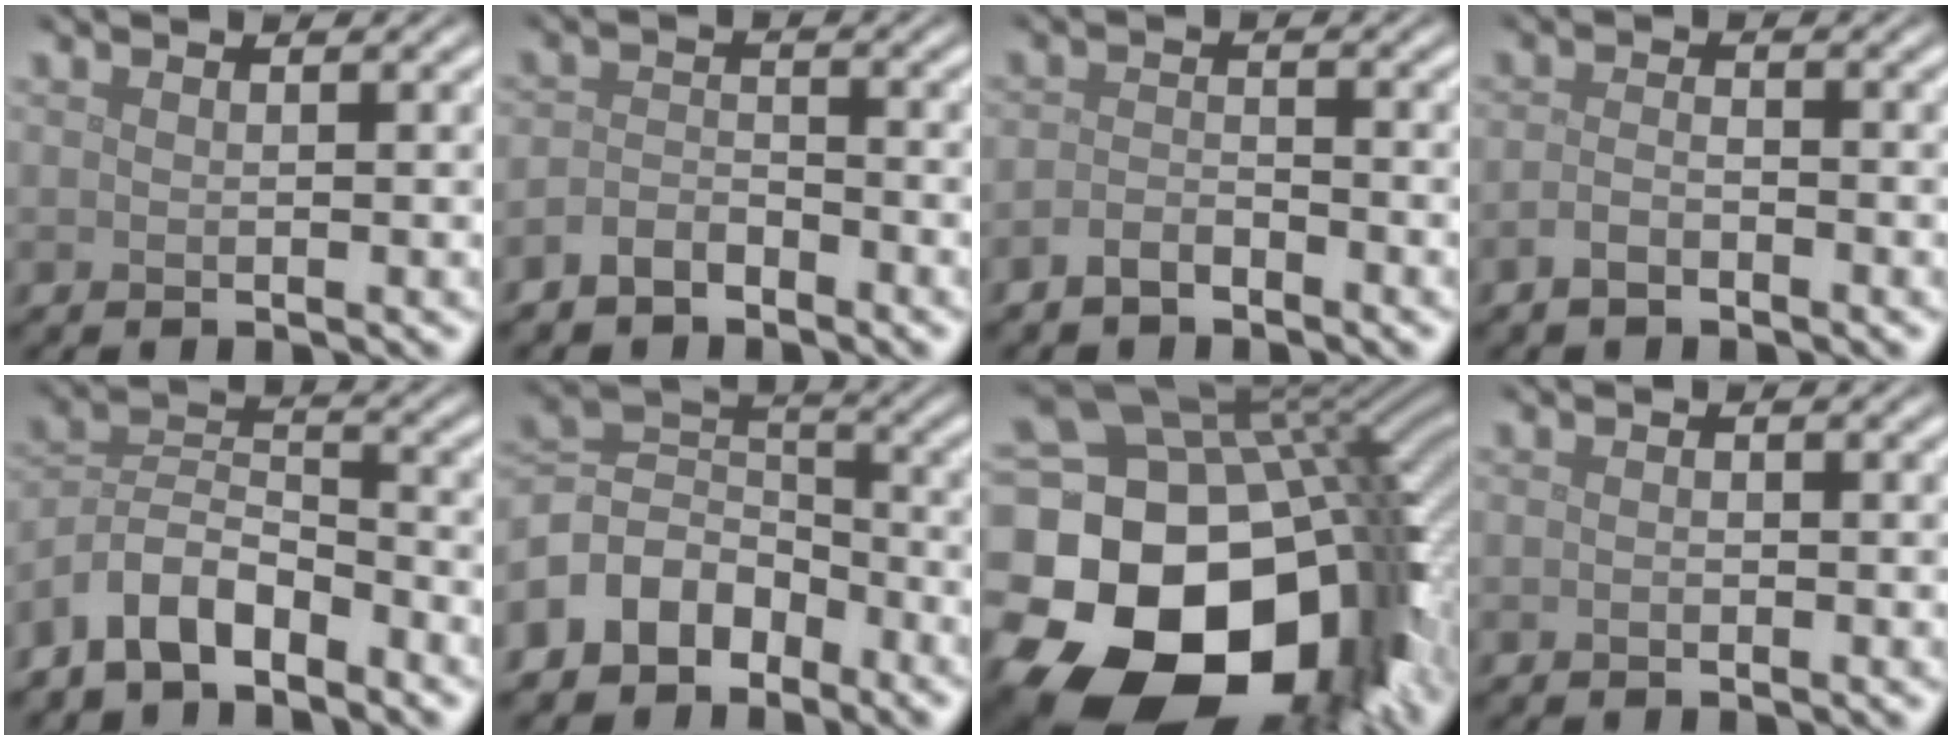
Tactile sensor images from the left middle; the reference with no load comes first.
{"total": 2.2, "force": [-1.7, 1.2, 0.8], "torque": [-0.016, 0.007, -0.039]}
{"total": 1.8, "force": [-1.4, 0.8, 0.8], "torque": [-0.017, 0.004, -0.032]}
{"total": 1.5, "force": [-1.1, 0.6, 0.9], "torque": [-0.021, 0.002, -0.025]}
{"total": 5.5, "force": [-4.1, 2.5, 2.6], "torque": [-0.047, 0.004, -0.090]}
{"total": 6.6, "force": [-3.9, 4.7, 2.4], "torque": [-0.039, 0.006, -0.093]}
{"total": 21.8, "force": [-5.8, 15.3, 14.4], "torque": [-0.269, -0.033, -0.074]}
{"total": 0.6, "force": [-0.2, 0.4, 0.4], "torque": [-0.008, -0.001, -0.004]}